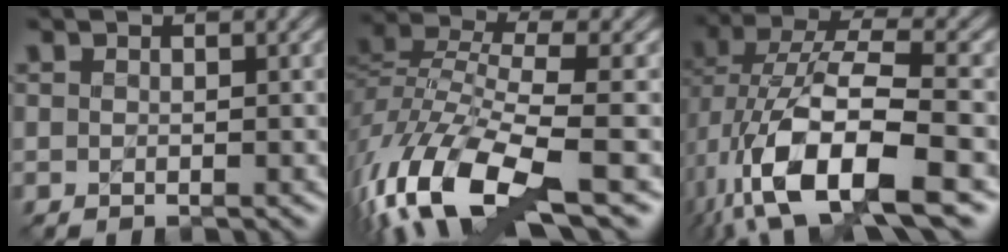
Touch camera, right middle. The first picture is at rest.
{"total": 12.0, "force": [-6.8, 4.1, 8.9], "torque": [-0.201, -0.010, -0.125]}
{"total": 12.8, "force": [-3.5, 6.5, 10.5], "torque": [-0.218, -0.017, -0.056]}